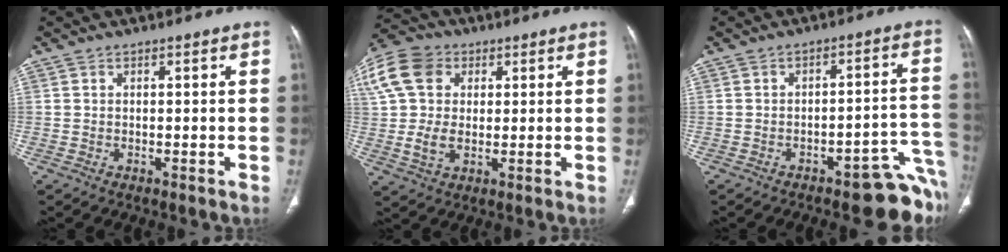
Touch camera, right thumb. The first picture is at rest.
{"total": 15.5, "force": [4.3, 11.6, 9.3], "torque": [-0.194, 0.013, 0.077]}
{"total": 12.3, "force": [-8.2, 4.2, 8.0], "torque": [-0.029, 0.081, -0.105]}